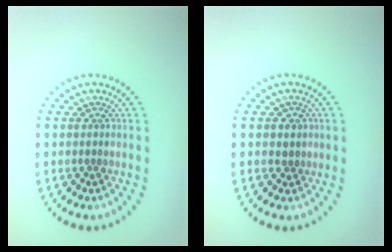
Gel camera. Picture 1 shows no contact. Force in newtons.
{"total": 1.0, "press": 0.8, "slide": 0.5}